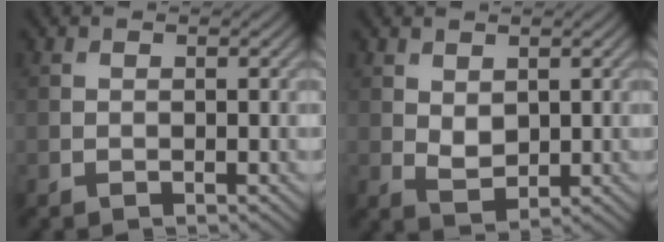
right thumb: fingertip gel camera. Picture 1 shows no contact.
{"total": 2.6, "force": [1.0, 1.6, 1.7], "torque": [-0.039, -0.006, 0.024]}